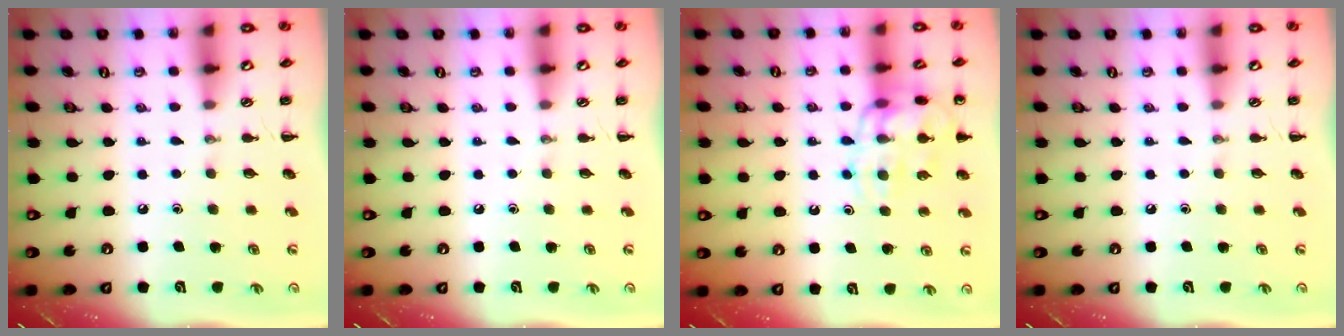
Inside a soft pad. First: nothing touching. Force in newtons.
{"total": 0.0}
{"total": 14.5, "press": 14.3, "slide": 1.9}
{"total": 0.0}